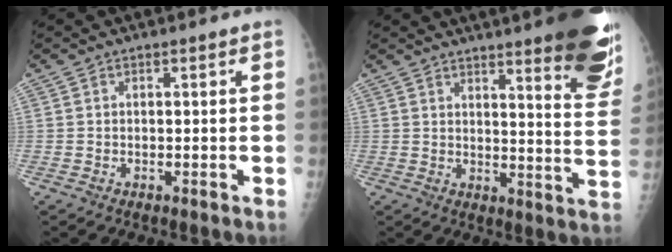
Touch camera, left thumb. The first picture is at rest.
{"total": 20.4, "force": [14.1, 3.6, 14.3], "torque": [-0.160, -0.083, 0.169]}